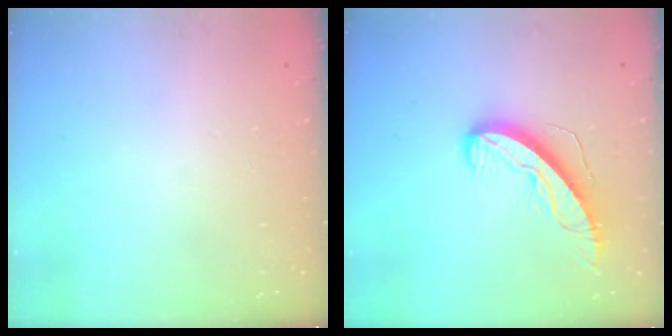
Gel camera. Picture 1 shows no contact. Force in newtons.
{"total": 11.0, "press": 10.9, "slide": 1.2}